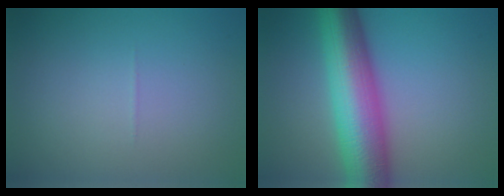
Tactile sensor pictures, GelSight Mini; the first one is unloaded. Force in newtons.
{"total": 10.3, "press": 10.3, "slide": 0.1}